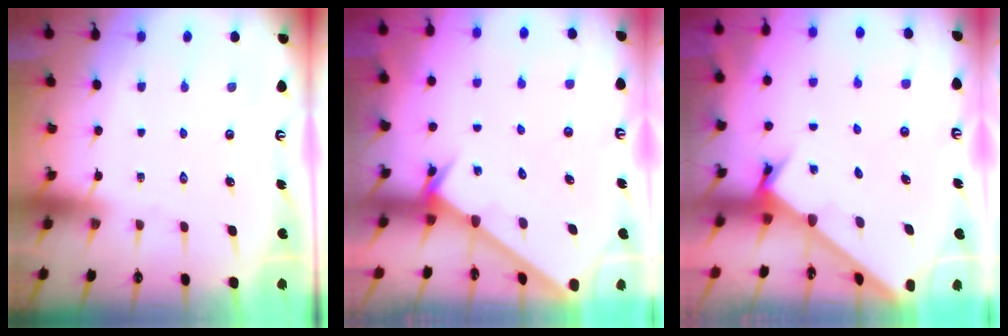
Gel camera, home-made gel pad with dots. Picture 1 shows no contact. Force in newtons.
{"total": 2.6, "press": 2.6, "slide": 0.1}
{"total": 2.1, "press": 2.1, "slide": 0.1}